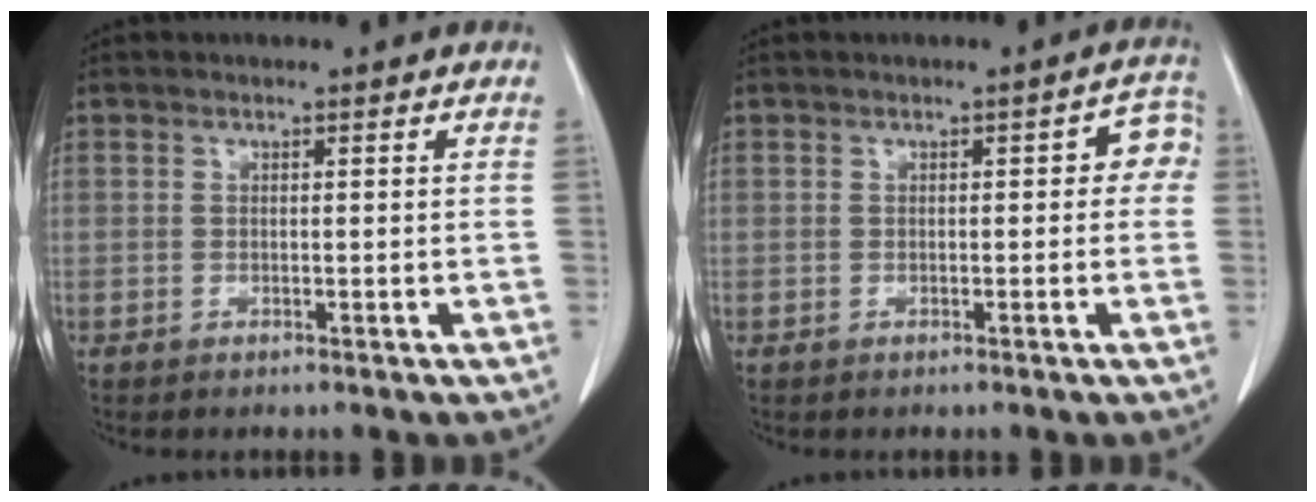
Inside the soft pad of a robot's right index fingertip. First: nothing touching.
{"total": 3.7, "force": [0.2, 1.9, 3.2], "torque": [-0.022, 0.024, -0.002]}